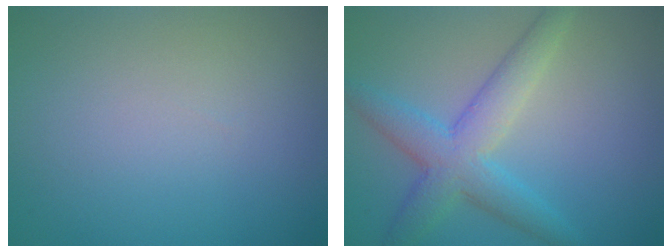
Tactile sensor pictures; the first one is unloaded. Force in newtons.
{"total": 5.1, "press": 5.1, "slide": 0.1}